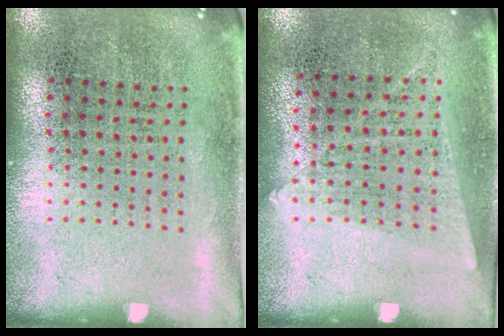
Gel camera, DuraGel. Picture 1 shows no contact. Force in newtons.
{"total": 1.2, "press": 1.1, "slide": 0.5}